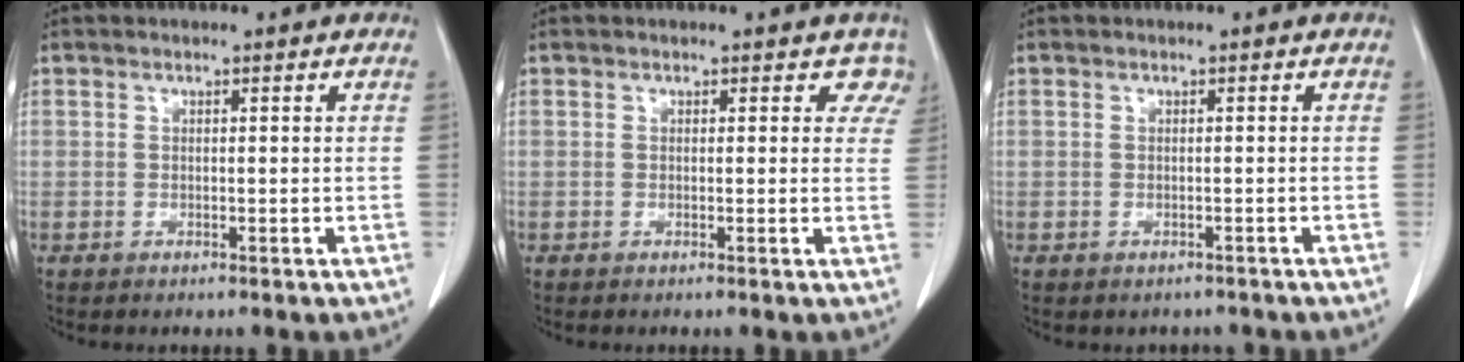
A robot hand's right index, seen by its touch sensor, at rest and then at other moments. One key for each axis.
{"total": 3.1, "fx": 2.4, "fy": 1.9, "fz": 0.3, "tx": 0.026, "ty": -0.007, "tz": 0.001}
{"total": 2.0, "fx": -1.6, "fy": 1.1, "fz": 0.1, "tx": -0.003, "ty": 0.002, "tz": -0.022}